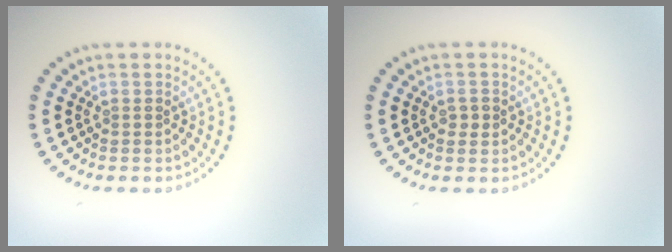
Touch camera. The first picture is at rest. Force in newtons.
{"total": 1.0, "press": 1.0, "slide": 0.1}